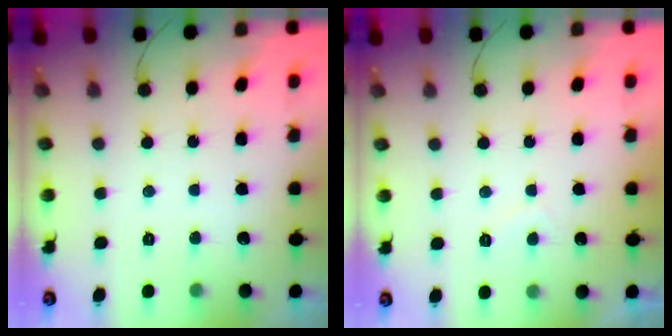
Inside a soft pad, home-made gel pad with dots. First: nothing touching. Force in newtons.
{"total": 1.3, "press": 1.1, "slide": 0.7}